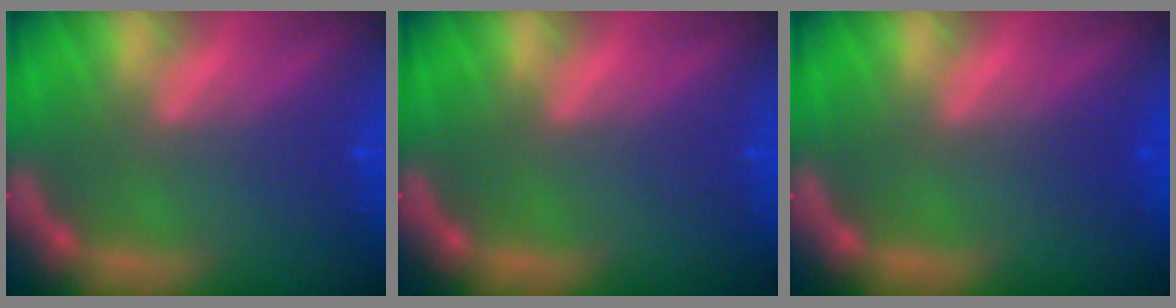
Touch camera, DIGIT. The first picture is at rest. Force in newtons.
{"total": 0.0}
{"total": 1.0}